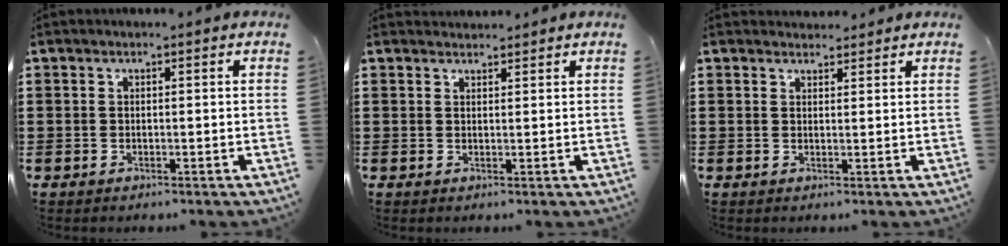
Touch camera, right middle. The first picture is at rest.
{"total": 1.6, "force": [1.5, 0.4, -0.1], "torque": [-0.003, 0.002, 0.030]}
{"total": 1.9, "force": [1.9, 0.5, -0.1], "torque": [0.005, 0.000, 0.035]}